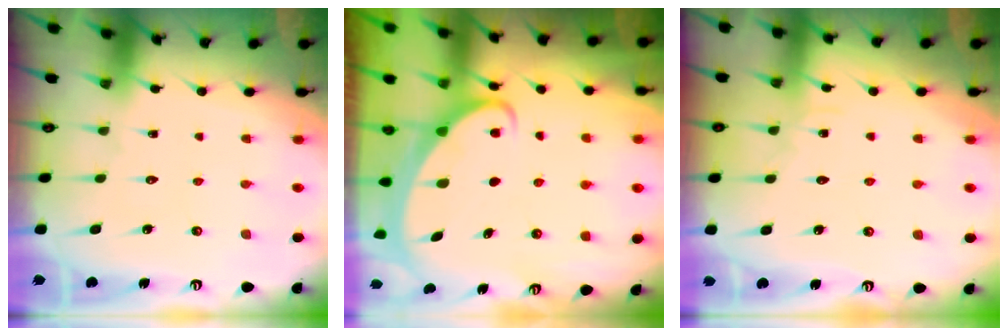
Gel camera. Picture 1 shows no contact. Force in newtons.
{"total": 2.2, "press": 2.2, "slide": 0.3}
{"total": 5.0, "press": 5.0, "slide": 0.5}